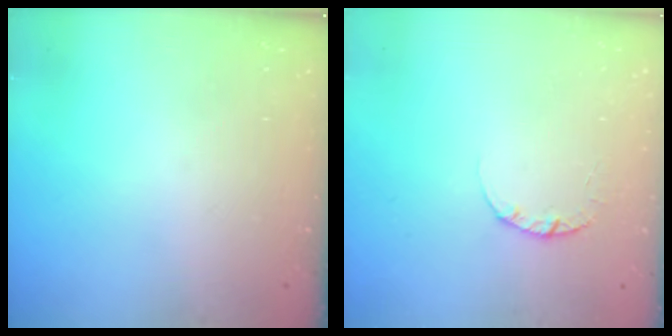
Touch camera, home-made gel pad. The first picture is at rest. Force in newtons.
{"total": 2.4, "press": 2.3, "slide": 0.3}